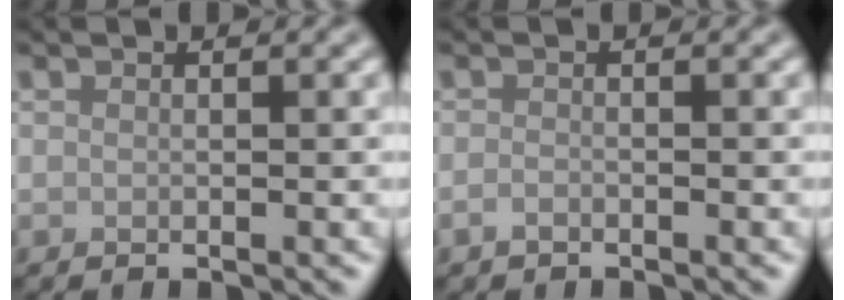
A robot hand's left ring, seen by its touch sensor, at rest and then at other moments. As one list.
[{"total": 0.9, "force": [-0.6, 0.4, 0.4], "torque": [-0.009, -0.001, -0.014]}]